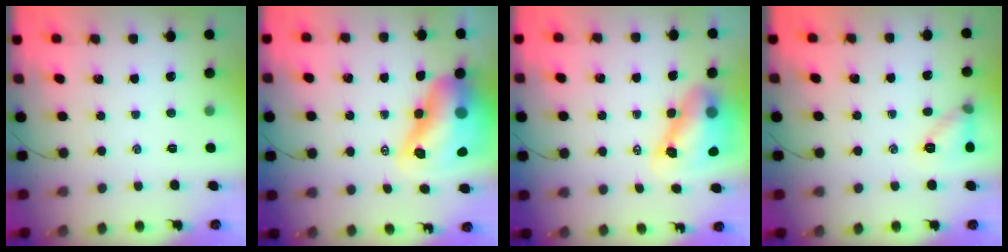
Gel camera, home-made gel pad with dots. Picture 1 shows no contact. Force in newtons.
{"total": 16.4, "press": 15.7, "slide": 4.8}
{"total": 9.9, "press": 9.5, "slide": 2.8}
{"total": 8.3, "press": 8.2, "slide": 1.2}